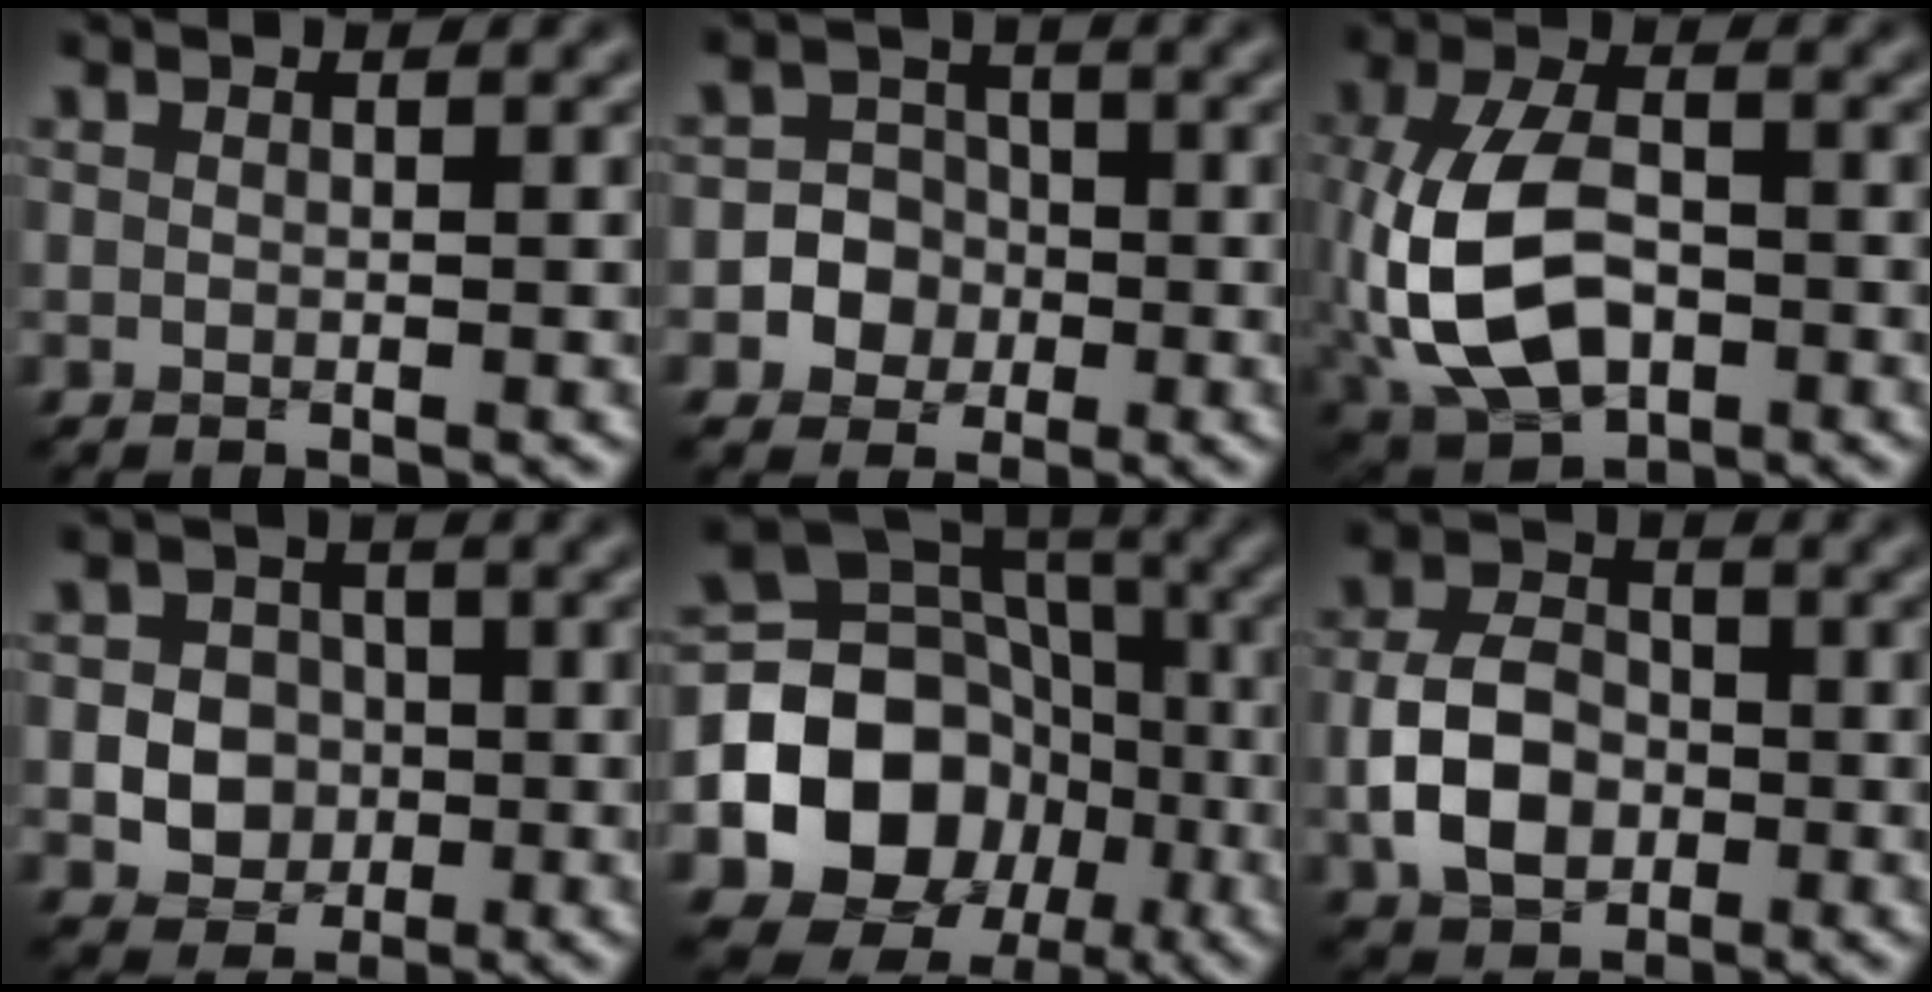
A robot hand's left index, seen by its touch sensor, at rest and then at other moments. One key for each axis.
{"total": 5.3, "fx": -1.6, "fy": 4.9, "fz": 0.9, "tx": 0.001, "ty": 0.014, "tz": -0.050}
{"total": 10.0, "fx": -2.3, "fy": 6.2, "fz": 7.6, "tx": -0.177, "ty": -0.007, "tz": -0.051}
{"total": 4.3, "fx": -0.8, "fy": 3.7, "fz": 2.0, "tx": -0.015, "ty": 0.005, "tz": -0.029}
{"total": 12.4, "fx": -3.5, "fy": 10.2, "fz": 6.1, "tx": -0.124, "ty": -0.001, "tz": -0.075}
{"total": 5.6, "fx": -1.5, "fy": 4.0, "fz": 3.7, "tx": -0.075, "ty": 0.003, "tz": -0.032}